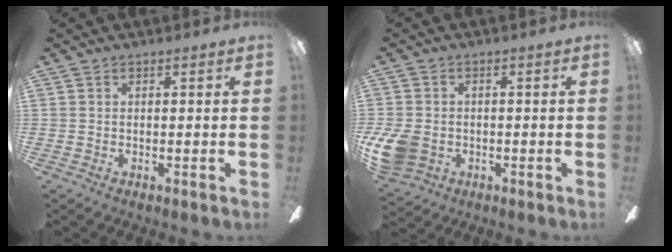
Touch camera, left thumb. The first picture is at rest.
{"total": 9.2, "force": [-2.5, 7.0, 5.3], "torque": [-0.120, 0.010, -0.042]}